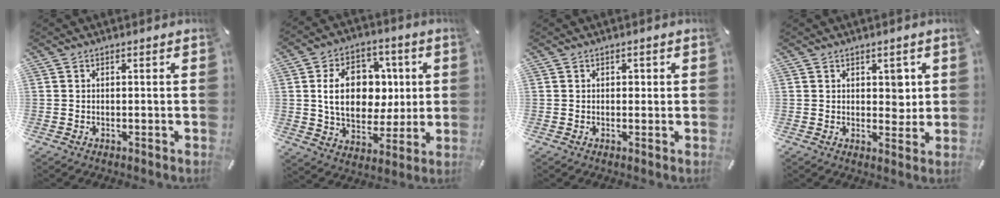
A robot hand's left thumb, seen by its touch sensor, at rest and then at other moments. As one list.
[{"total": 15.6, "force": [2.0, 11.9, 9.9], "torque": [-0.161, 0.007, 0.039]}, {"total": 0.9, "force": [0.1, 0.8, 0.4], "torque": [0.000, 0.001, -0.001]}, {"total": 4.1, "force": [1.5, 3.1, 2.3], "torque": [-0.009, -0.008, 0.018]}]